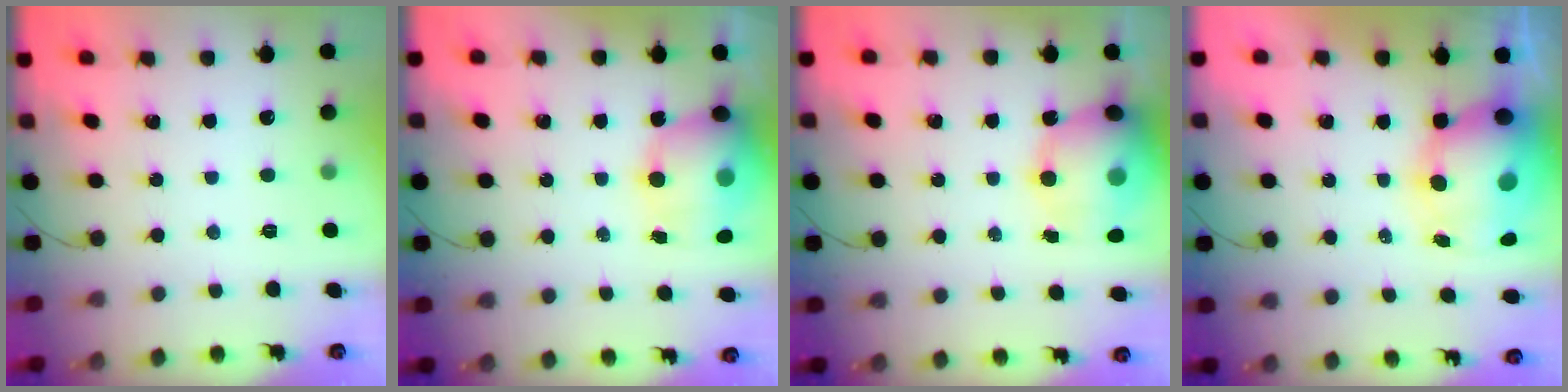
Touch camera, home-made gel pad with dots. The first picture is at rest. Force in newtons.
{"total": 14.6, "press": 14.2, "slide": 3.4}
{"total": 14.9, "press": 14.5, "slide": 3.3}
{"total": 12.4, "press": 12.0, "slide": 3.2}